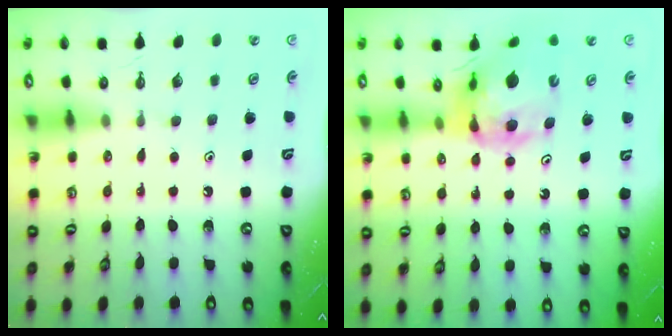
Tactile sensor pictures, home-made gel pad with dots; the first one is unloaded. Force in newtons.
{"total": 15.4, "press": 15.3, "slide": 1.9}